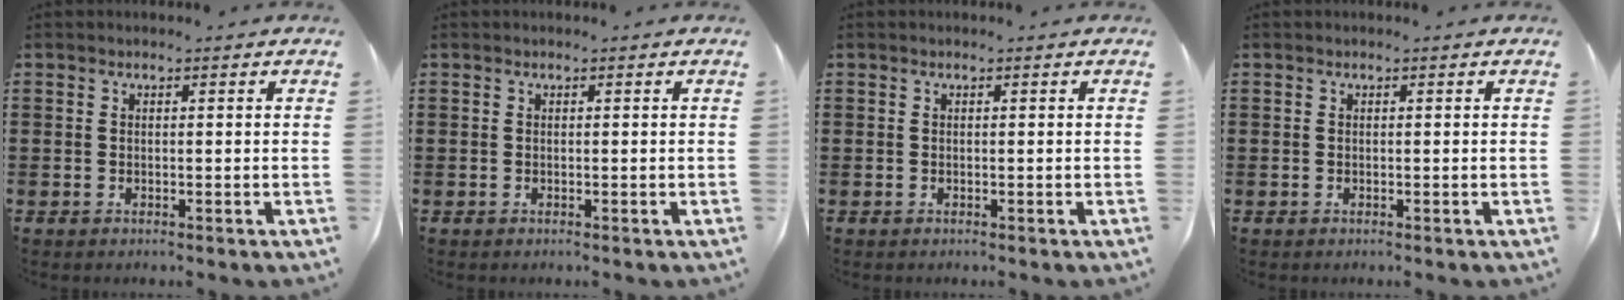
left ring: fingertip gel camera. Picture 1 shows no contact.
{"total": 0.0}
{"total": 0.0}
{"total": 0.0}